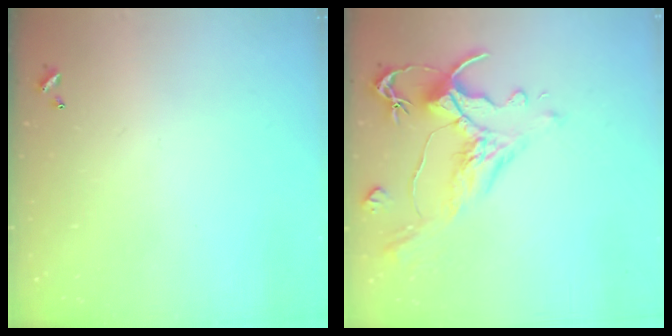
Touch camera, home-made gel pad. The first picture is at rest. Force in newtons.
{"total": 1.6, "press": 0.4, "slide": 1.5}